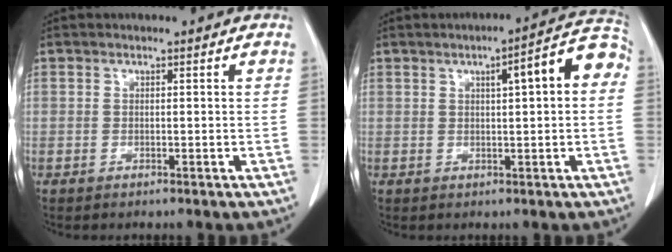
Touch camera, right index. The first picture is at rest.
{"total": 8.3, "force": [1.7, 1.4, 8.0], "torque": [-0.101, 0.028, 0.017]}